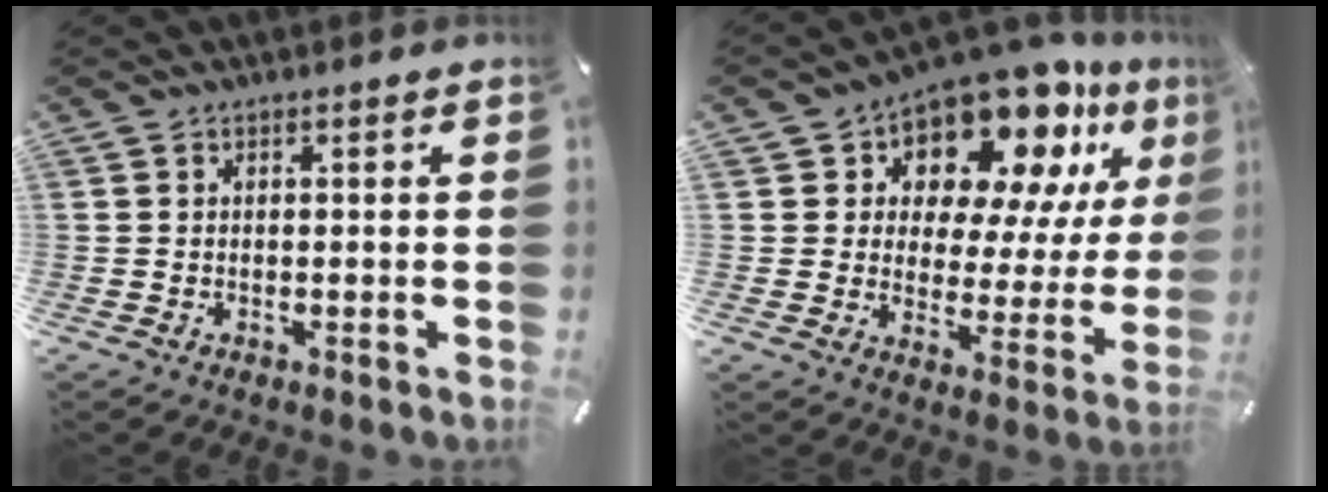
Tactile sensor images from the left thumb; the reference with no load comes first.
{"total": 15.3, "force": [11.6, 7.5, 6.6], "torque": [-0.106, -0.098, 0.199]}